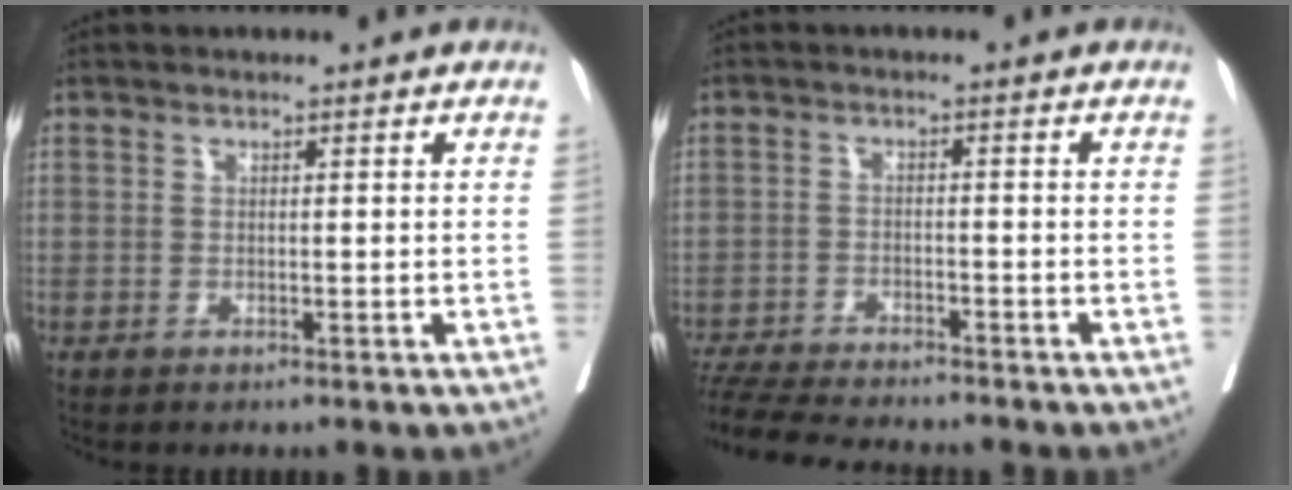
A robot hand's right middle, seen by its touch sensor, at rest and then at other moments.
{"total": 11.6, "force": [-10.7, 1.1, 4.6], "torque": [-0.070, -0.013, -0.167]}